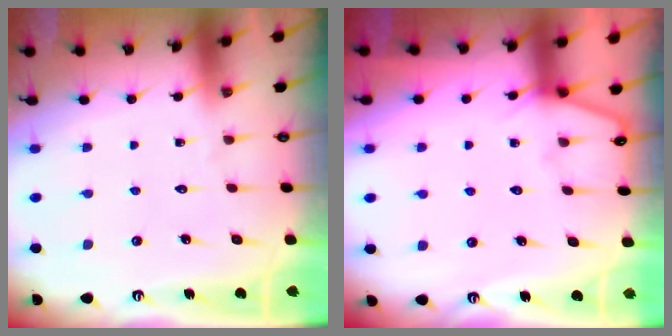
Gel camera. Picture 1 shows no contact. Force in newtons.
{"total": 3.6, "press": 3.6, "slide": 0.5}